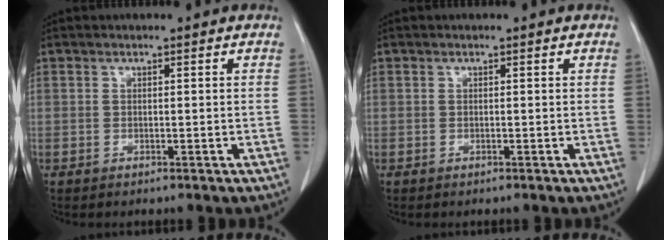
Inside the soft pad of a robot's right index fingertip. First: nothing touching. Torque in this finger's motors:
{"motor_torque": [0.05, -0.02, 0.01, 0.01]}